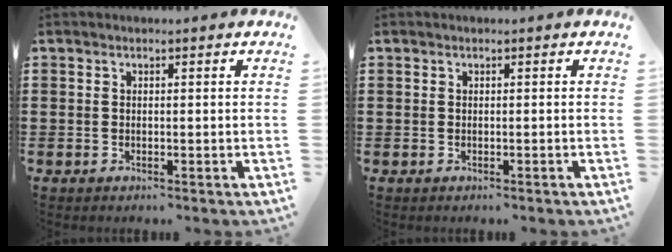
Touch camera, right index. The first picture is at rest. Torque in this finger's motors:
{"motor_torque": [-0.76, 0.57, -1.05, -0.21]}